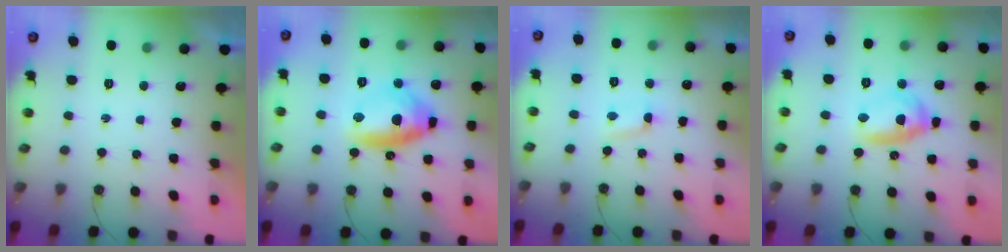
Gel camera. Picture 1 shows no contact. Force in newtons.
{"total": 14.5, "press": 14.3, "slide": 1.9}
{"total": 1.6, "press": 1.5, "slide": 0.2}
{"total": 12.2, "press": 12.1, "slide": 1.1}